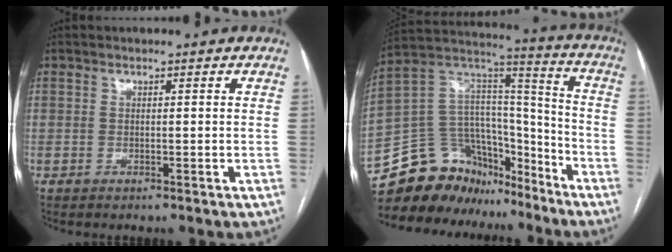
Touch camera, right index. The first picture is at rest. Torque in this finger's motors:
{"motor_torque": [0.30, -0.77, -0.74, -0.21]}